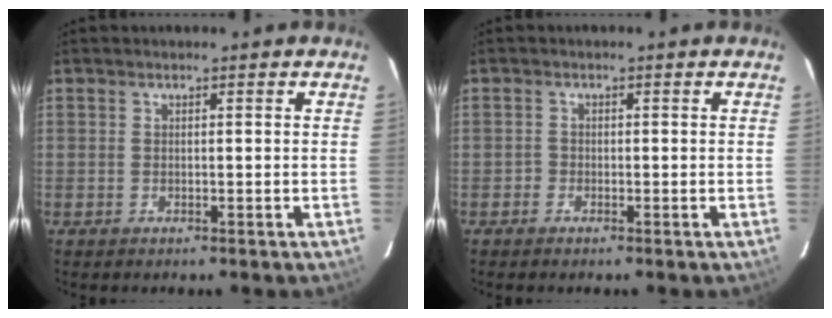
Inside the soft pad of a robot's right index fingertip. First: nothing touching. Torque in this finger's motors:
{"motor_torque": [0.19, 0.04, -0.38, -0.17]}